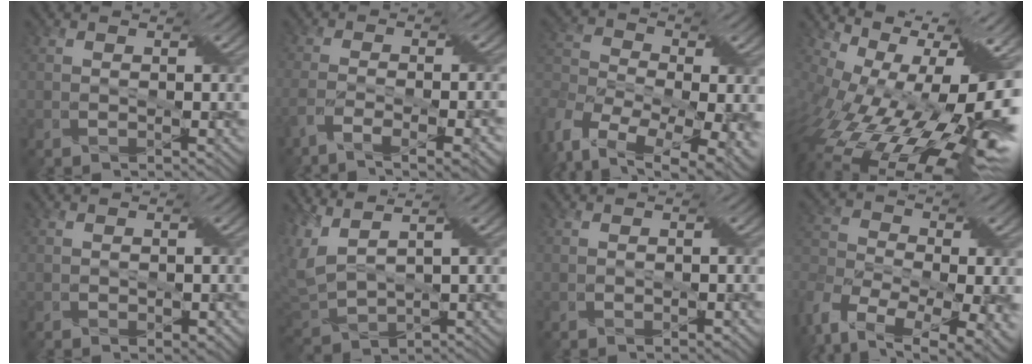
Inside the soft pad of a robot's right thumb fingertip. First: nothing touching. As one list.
[{"total": 7.0, "force": [-4.4, 1.4, 5.2], "torque": [-0.094, -0.004, -0.079]}, {"total": 13.2, "force": [-5.0, 8.2, 9.1], "torque": [-0.229, -0.019, -0.061]}, {"total": 18.4, "force": [-0.1, 9.6, 15.7], "torque": [-0.252, -0.026, 0.015]}, {"total": 1.3, "force": [-0.1, 0.8, 1.0], "torque": [-0.017, -0.006, 0.002]}, {"total": 6.9, "force": [2.6, 2.4, 5.9], "torque": [-0.161, 0.005, 0.050]}, {"total": 0.6, "force": [0.0, 0.3, 0.5], "torque": [-0.008, 0.001, 0.000]}, {"total": 12.9, "force": [-6.2, 7.6, 8.3], "torque": [-0.215, -0.020, -0.088]}]